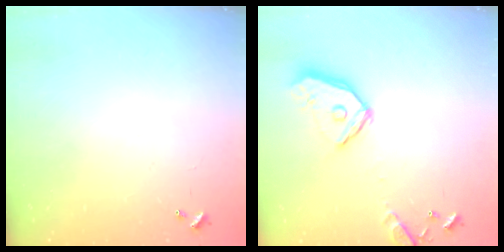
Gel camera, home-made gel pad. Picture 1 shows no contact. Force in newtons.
{"total": 16.4, "press": 16.2, "slide": 2.5}